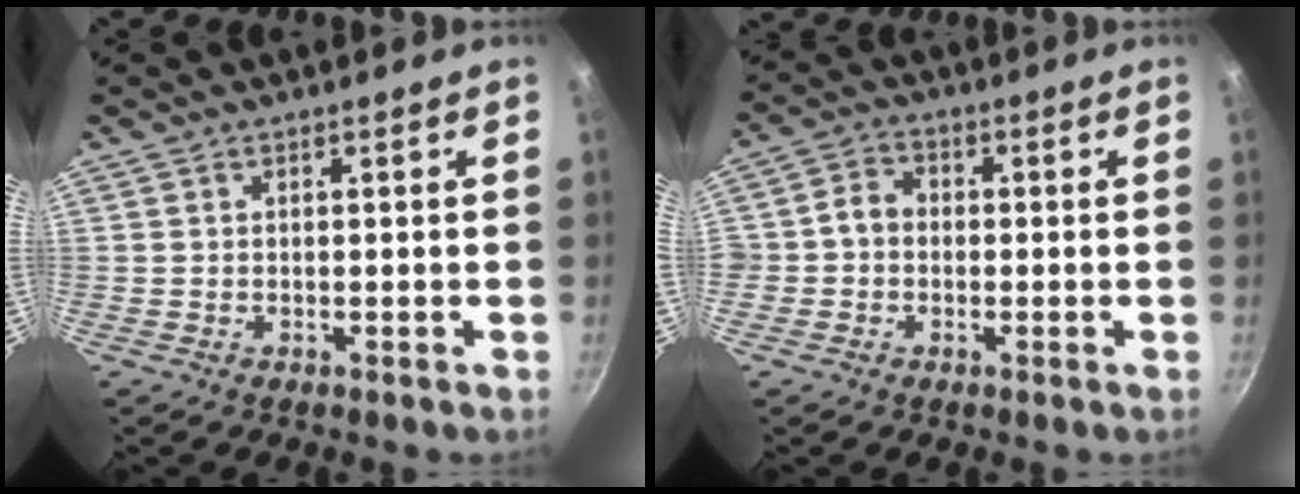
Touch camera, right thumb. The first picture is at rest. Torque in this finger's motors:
{"motor_torque": [1.15, 1.17, 0.47, -0.14, 0.27]}